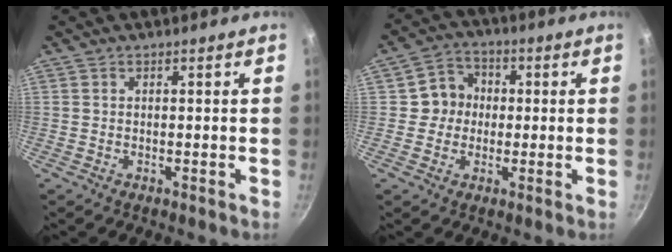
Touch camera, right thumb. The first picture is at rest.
{"total": 6.8, "force": [0.0, 6.3, 2.3], "torque": [-0.003, 0.017, -0.012]}